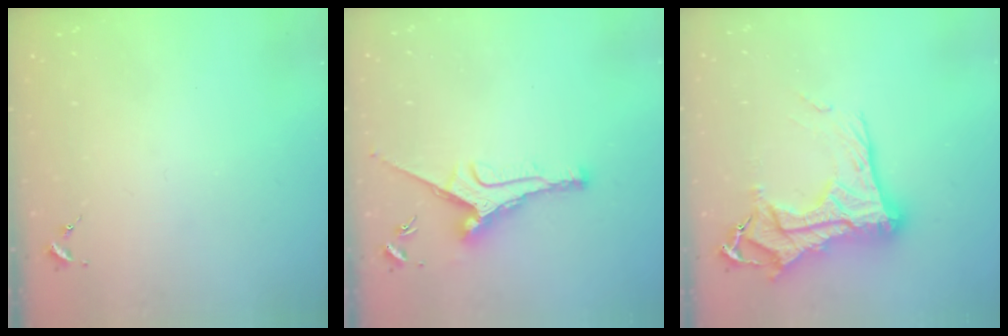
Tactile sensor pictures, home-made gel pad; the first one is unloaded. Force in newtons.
{"total": 11.5, "press": 11.5, "slide": 0.7}
{"total": 21.2, "press": 21.1, "slide": 1.9}